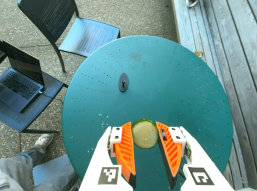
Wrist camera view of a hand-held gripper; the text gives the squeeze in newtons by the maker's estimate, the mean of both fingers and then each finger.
{"total": 10.3, "left": 9.9, "right": 10.7}